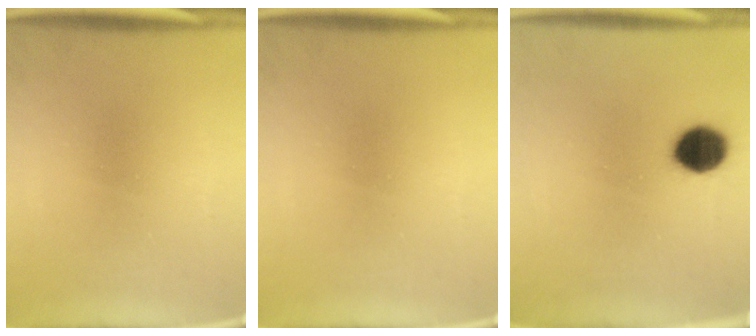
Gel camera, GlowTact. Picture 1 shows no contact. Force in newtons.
{"total": 0.0}
{"total": 8.8}